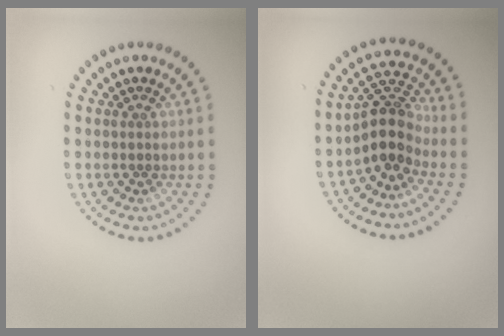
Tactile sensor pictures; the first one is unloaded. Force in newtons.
{"total": 3.8, "press": 2.9, "slide": 2.4}